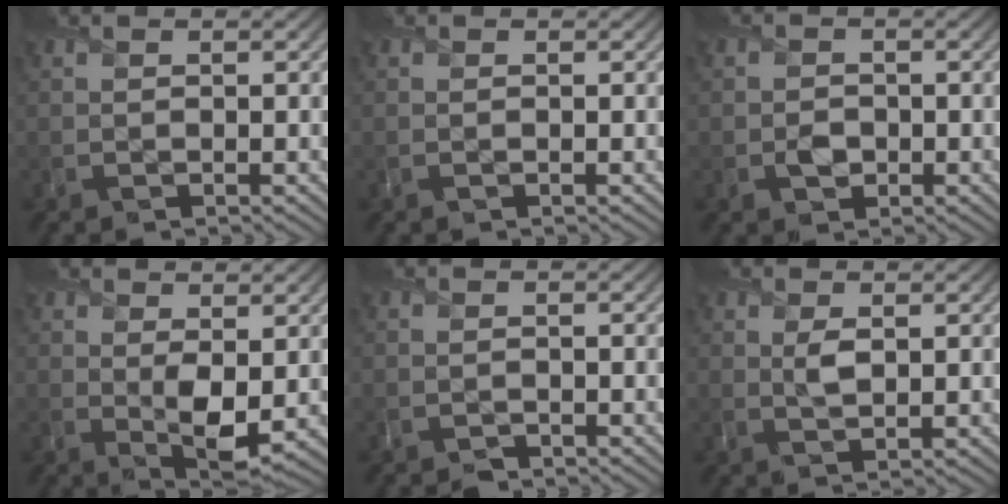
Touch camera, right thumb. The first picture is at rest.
{"total": 0.0}
{"total": 1.7, "force": [-0.5, 1.5, 0.6], "torque": [-0.010, -0.004, -0.012]}
{"total": 4.1, "force": [0.8, 1.9, 3.5], "torque": [-0.072, -0.010, 0.019]}
{"total": 0.9, "force": [-0.9, 0.4, 0.1], "torque": [-0.001, -0.003, -0.017]}
{"total": 1.9, "force": [0.8, 0.9, 1.4], "torque": [-0.028, -0.004, 0.017]}